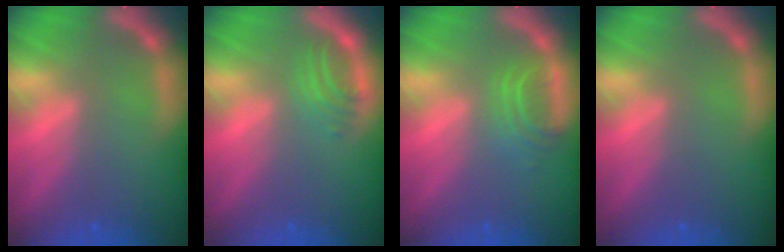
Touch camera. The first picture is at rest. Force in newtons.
{"total": 2.5}
{"total": 2.9}
{"total": 0.0}